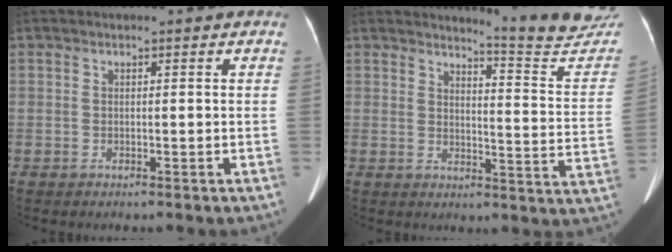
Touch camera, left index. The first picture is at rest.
{"total": 14.3, "force": [14.1, -1.1, 1.7], "torque": [-0.015, -0.122, 0.151]}